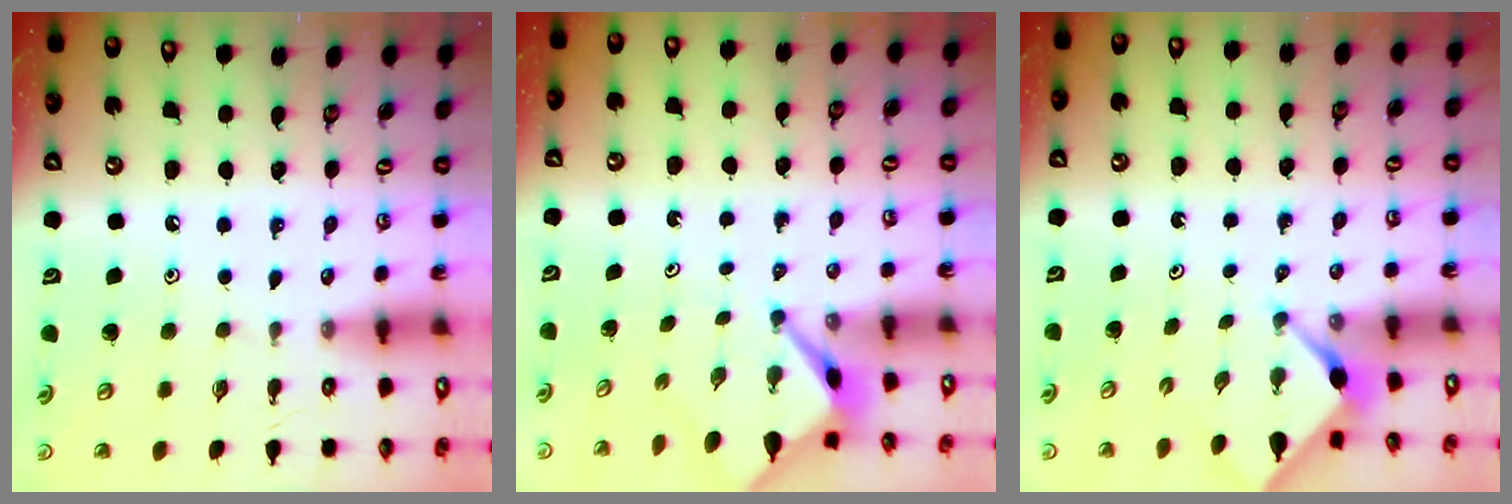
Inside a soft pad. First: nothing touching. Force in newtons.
{"total": 3.2, "press": 3.2, "slide": 0.2}
{"total": 2.9, "press": 2.9, "slide": 0.4}